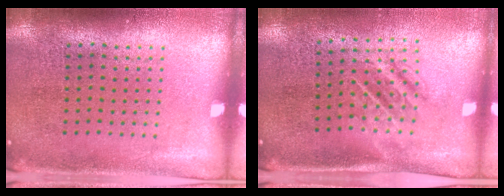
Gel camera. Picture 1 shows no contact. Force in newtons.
{"total": 1.6, "press": 1.2, "slide": 1.0}